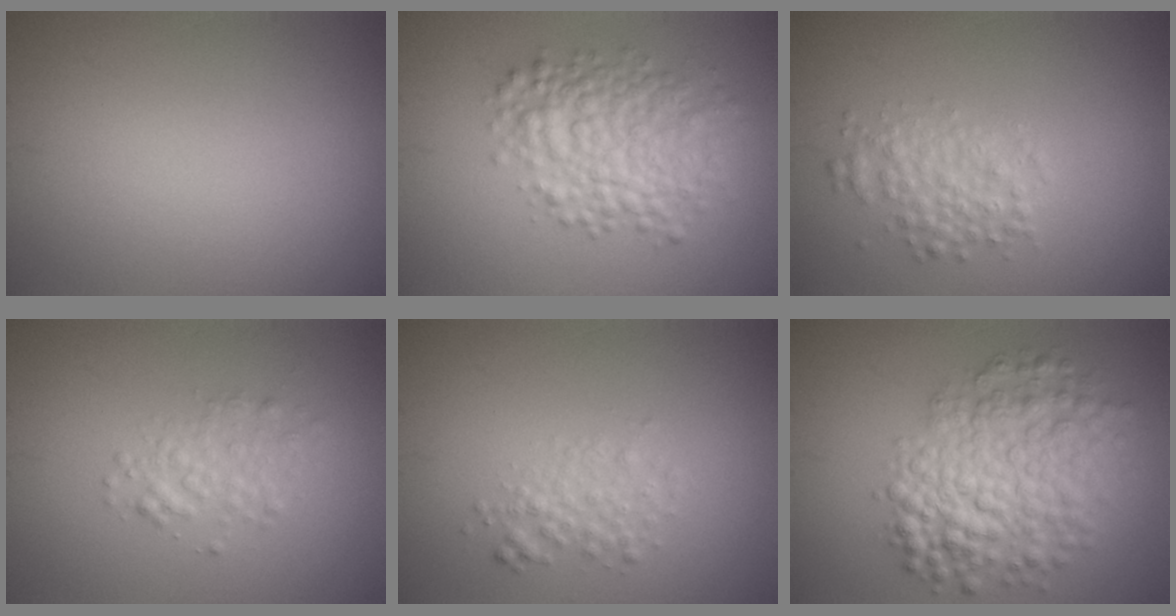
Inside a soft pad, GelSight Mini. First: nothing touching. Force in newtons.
{"total": 5.9, "press": 5.9, "slide": 0.2}
{"total": 2.8, "press": 2.8, "slide": 0.1}
{"total": 2.1, "press": 2.1, "slide": 0.1}
{"total": 2.0, "press": 2.0, "slide": 0.1}
{"total": 7.4, "press": 7.4, "slide": 0.2}